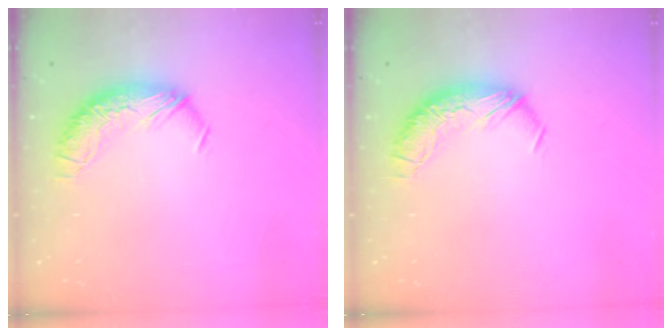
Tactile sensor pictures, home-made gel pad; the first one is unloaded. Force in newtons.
{"total": 0.0}